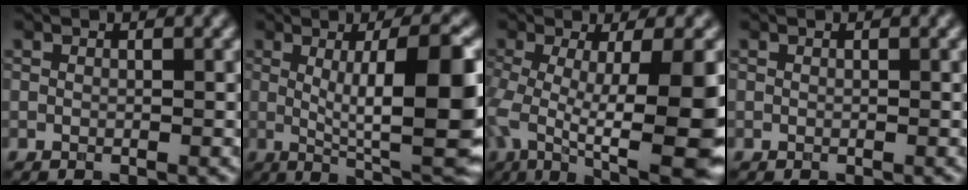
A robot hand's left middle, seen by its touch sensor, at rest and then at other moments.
{"total": 11.3, "force": [0.8, 2.7, 10.9], "torque": [-0.143, -0.006, 0.019]}
{"total": 12.8, "force": [-2.9, 3.7, 12.0], "torque": [-0.203, -0.022, -0.043]}
{"total": 0.0}